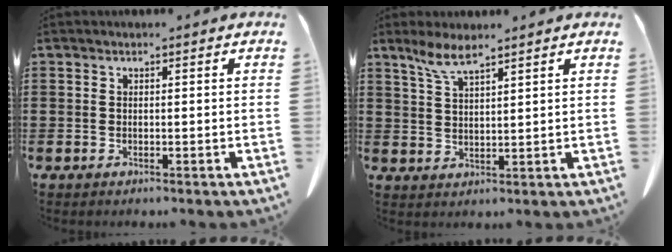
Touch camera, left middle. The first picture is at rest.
{"total": 4.8, "force": [3.4, 0.7, 3.2], "torque": [-0.073, -0.004, 0.062]}